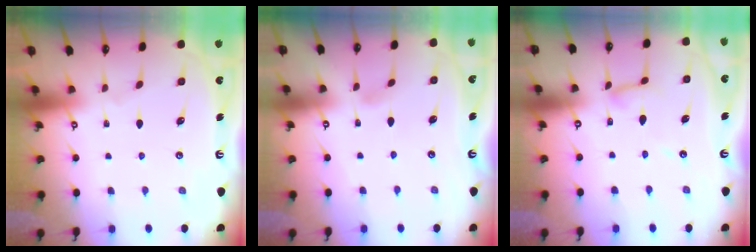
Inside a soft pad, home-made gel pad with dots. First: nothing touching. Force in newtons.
{"total": 2.9, "press": 2.8, "slide": 0.3}
{"total": 6.1, "press": 6.1, "slide": 0.3}